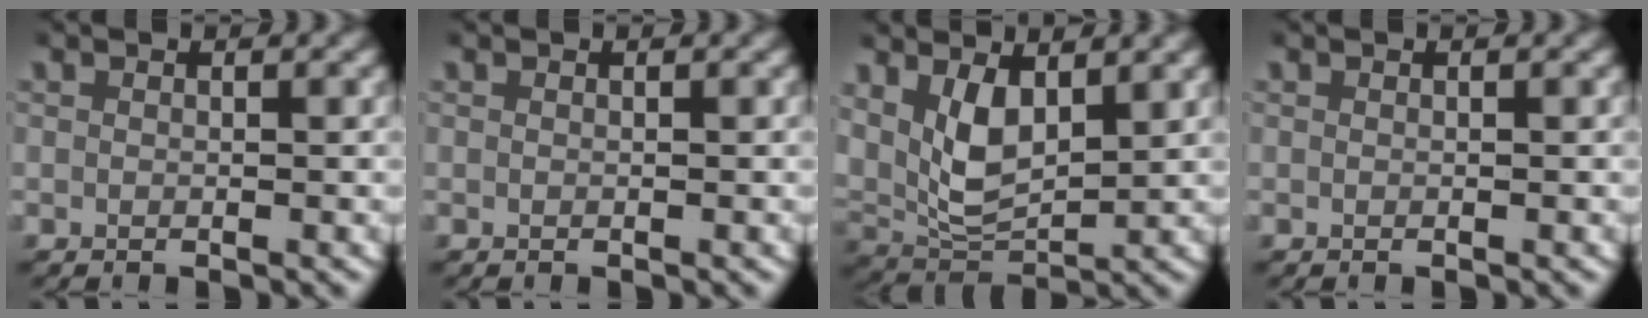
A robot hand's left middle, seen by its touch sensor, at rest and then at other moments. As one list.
[{"total": 0.0}, {"total": 5.7, "force": [2.4, 3.7, 3.6], "torque": [-0.089, -0.012, 0.048]}, {"total": 0.0}]